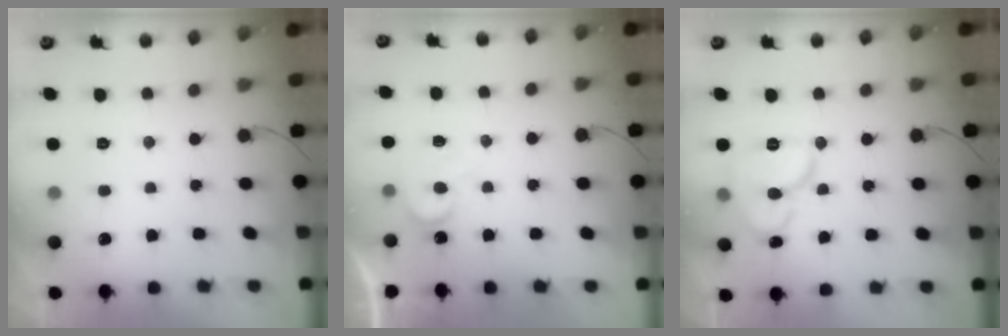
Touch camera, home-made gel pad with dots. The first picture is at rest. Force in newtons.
{"total": 8.1, "press": 8.0, "slide": 0.3}
{"total": 11.7, "press": 11.6, "slide": 1.5}